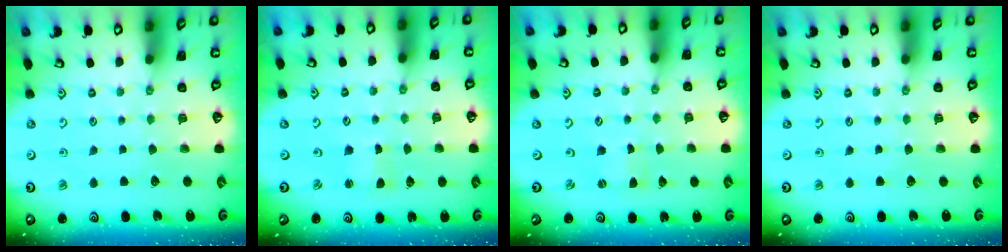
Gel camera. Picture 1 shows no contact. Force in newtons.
{"total": 1.3, "press": 1.3, "slide": 0.1}
{"total": 0.0}
{"total": 0.0}